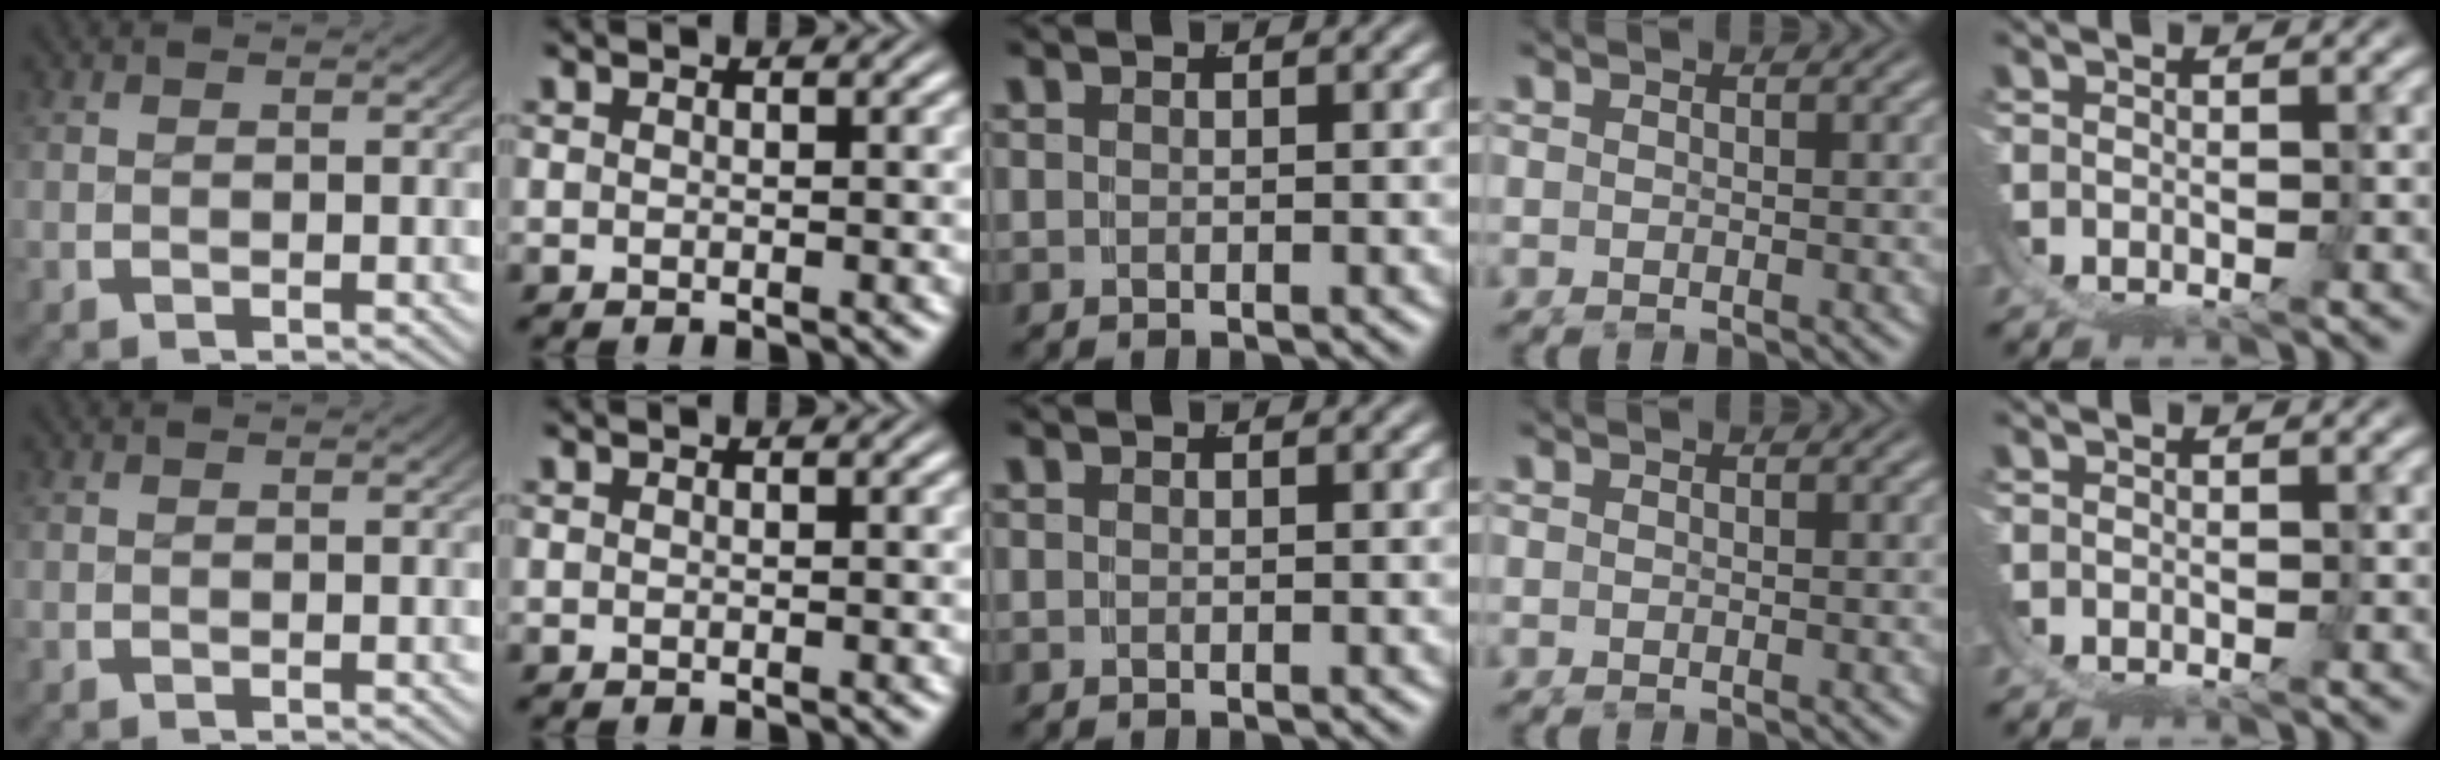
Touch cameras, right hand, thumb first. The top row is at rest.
{}